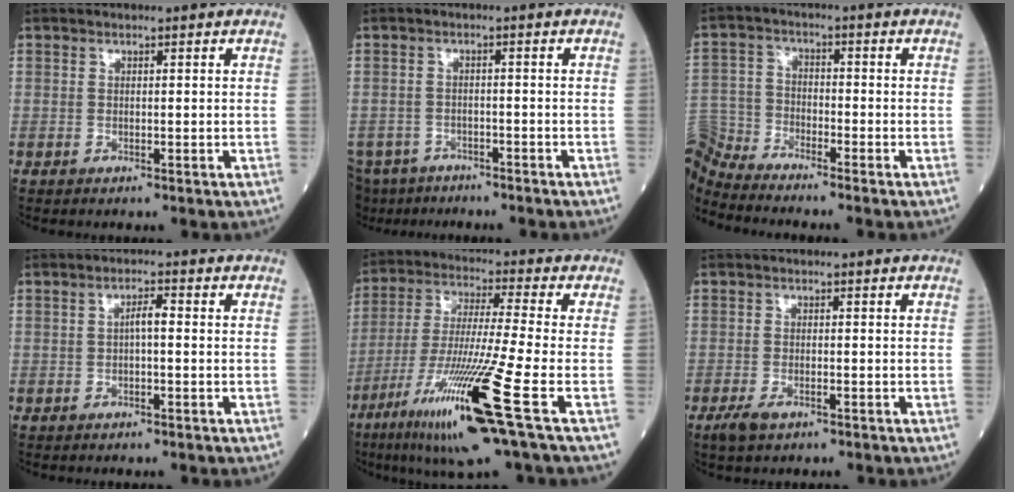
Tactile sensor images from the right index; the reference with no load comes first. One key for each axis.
{"total": 8.7, "fx": -7.6, "fy": 3.7, "fz": 2.0, "tx": -0.043, "ty": -0.011, "tz": -0.114}
{"total": 8.8, "fx": -8.8, "fy": 0.1, "fz": 0.3, "tx": -0.021, "ty": 0.010, "tz": -0.179}
{"total": 2.1, "fx": -0.1, "fy": 0.4, "fz": 2.0, "tx": -0.033, "ty": 0.005, "tz": -0.003}
{"total": 17.1, "fx": -7.8, "fy": -1.3, "fz": 15.2, "tx": -0.310, "ty": -0.045, "tz": -0.146}
{"total": 3.0, "fx": -1.7, "fy": 1.3, "fz": 2.1, "tx": -0.042, "ty": -0.003, "tz": -0.026}